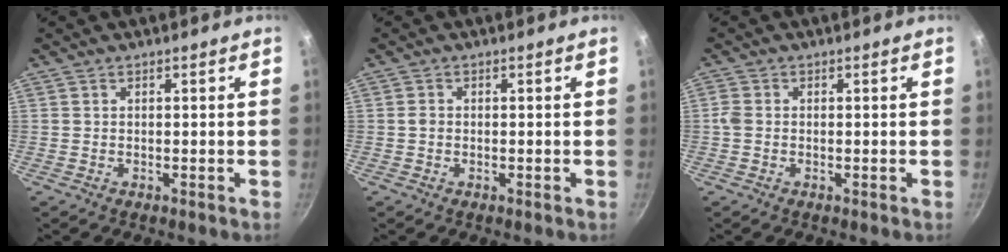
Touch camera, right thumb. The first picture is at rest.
{"total": 1.0, "force": [-0.2, 0.9, 0.5], "torque": [-0.010, 0.005, -0.005]}
{"total": 1.8, "force": [-0.2, 1.4, 1.1], "torque": [-0.026, 0.004, -0.008]}